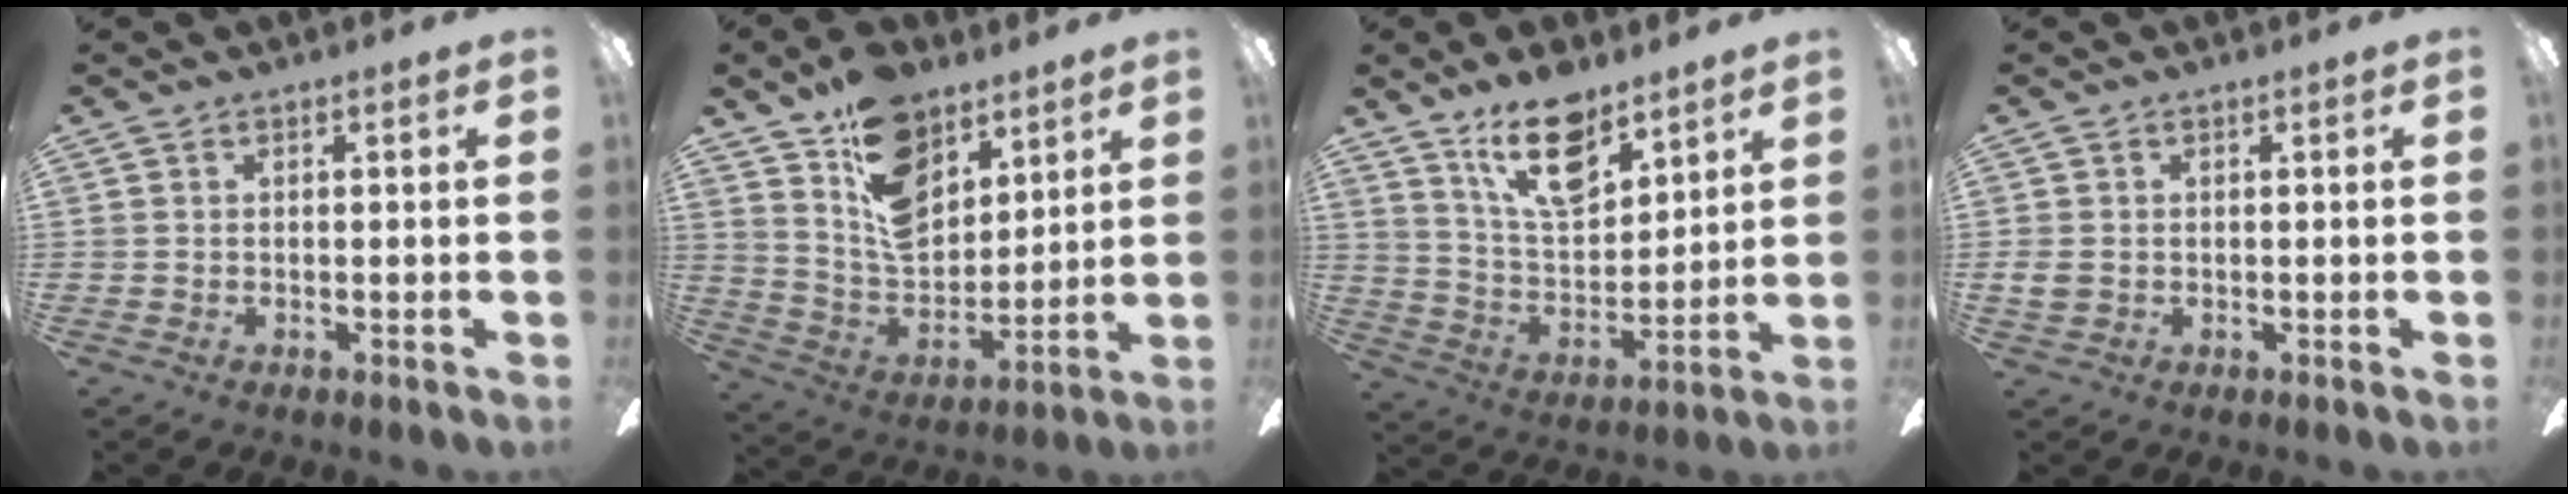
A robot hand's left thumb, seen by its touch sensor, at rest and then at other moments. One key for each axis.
{"total": 16.9, "fx": 10.5, "fy": 10.0, "fz": 8.6, "tx": -0.141, "ty": -0.056, "tz": 0.195}
{"total": 16.2, "fx": 10.9, "fy": 7.5, "fz": 9.3, "tx": -0.158, "ty": -0.047, "tz": 0.193}
{"total": 2.7, "fx": 0.2, "fy": 2.2, "fz": 1.6, "tx": -0.037, "ty": 0.004, "tz": 0.002}